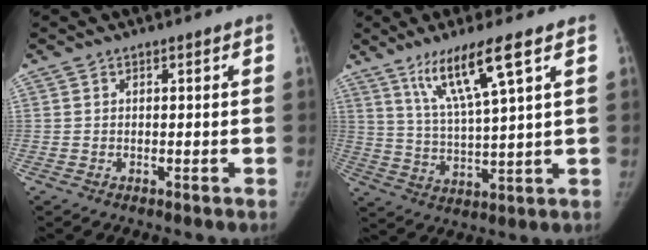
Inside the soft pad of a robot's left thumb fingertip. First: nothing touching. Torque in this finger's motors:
{"motor_torque": [0.26, -0.16, 1.13, -0.80, 0.08]}